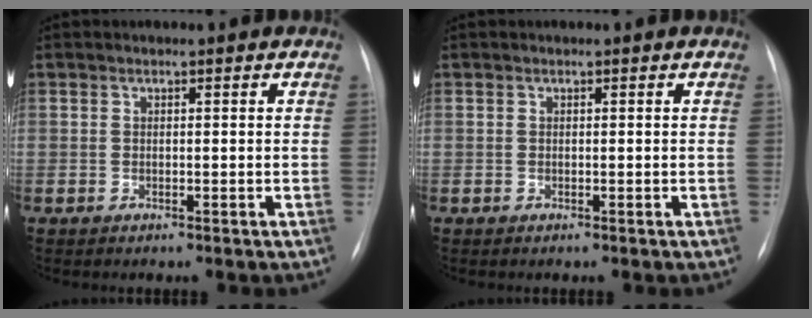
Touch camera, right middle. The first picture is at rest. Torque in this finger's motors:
{"motor_torque": [-0.12, -0.11, 0.00, 0.00]}